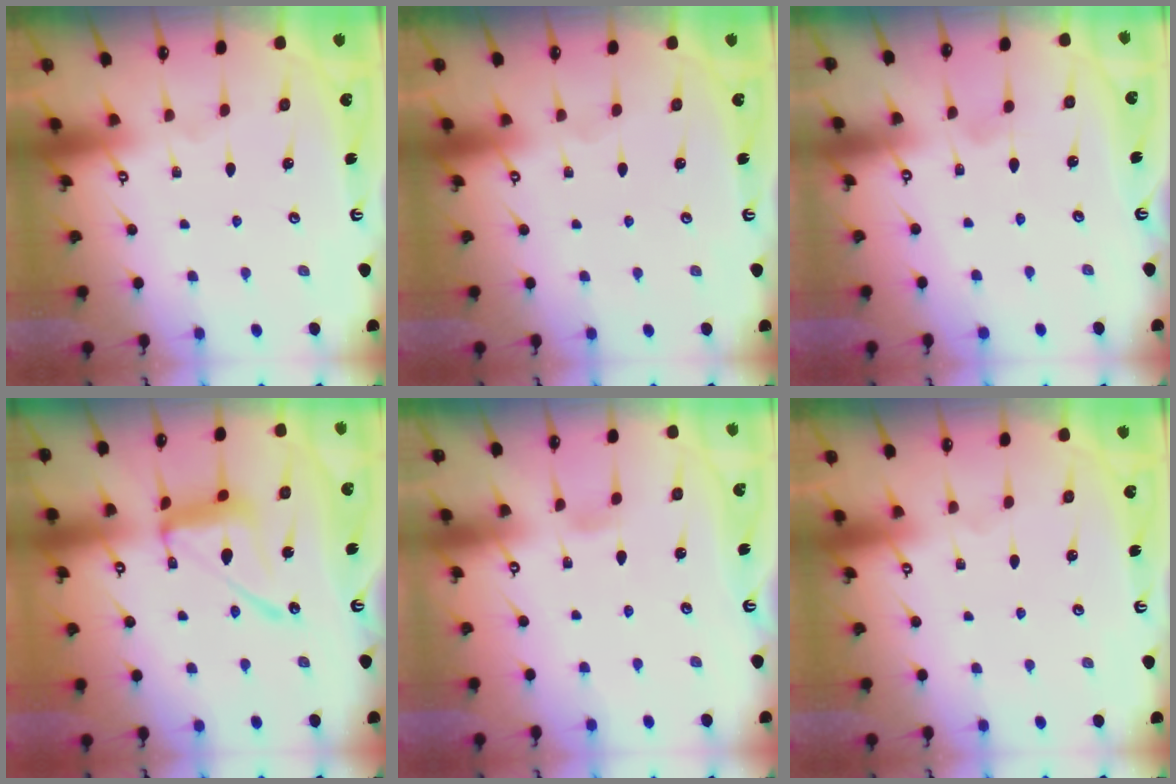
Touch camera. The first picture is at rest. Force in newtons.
{"total": 0.0}
{"total": 2.5, "press": 2.5, "slide": 0.4}
{"total": 13.4, "press": 13.4, "slide": 1.2}
{"total": 2.9, "press": 2.9, "slide": 0.3}
{"total": 0.0}